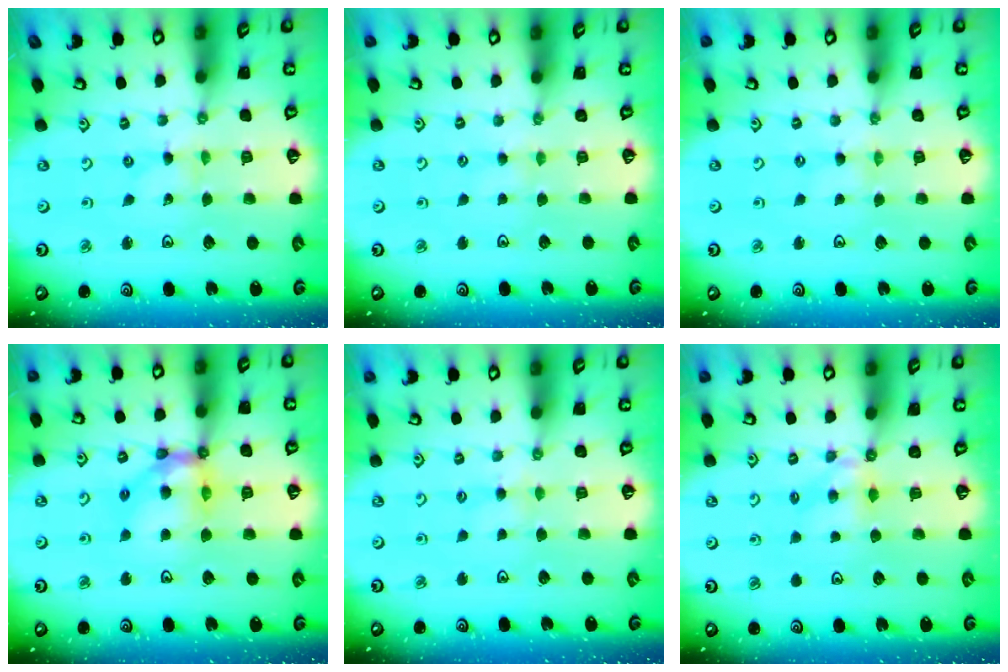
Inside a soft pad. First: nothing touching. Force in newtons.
{"total": 2.1, "press": 2.1, "slide": 0.4}
{"total": 1.2, "press": 1.2, "slide": 0.3}
{"total": 12.6, "press": 12.5, "slide": 1.5}
{"total": 2.5, "press": 2.5, "slide": 0.3}
{"total": 4.6, "press": 4.5, "slide": 0.8}